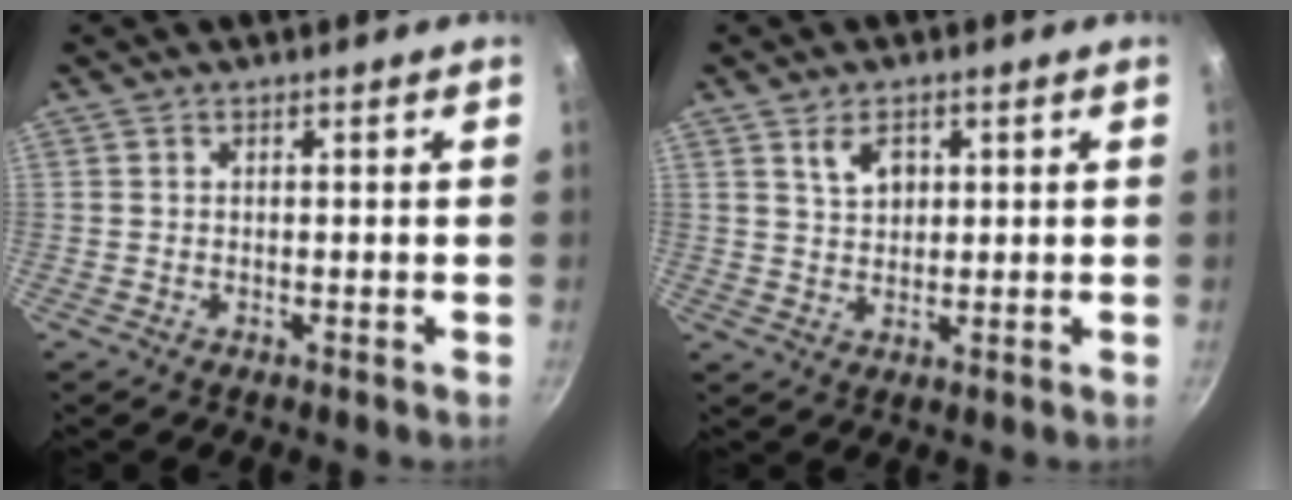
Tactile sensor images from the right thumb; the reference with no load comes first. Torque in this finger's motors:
{"motor_torque": [0.01, -0.02, 0.11, 0.17, 0.07]}